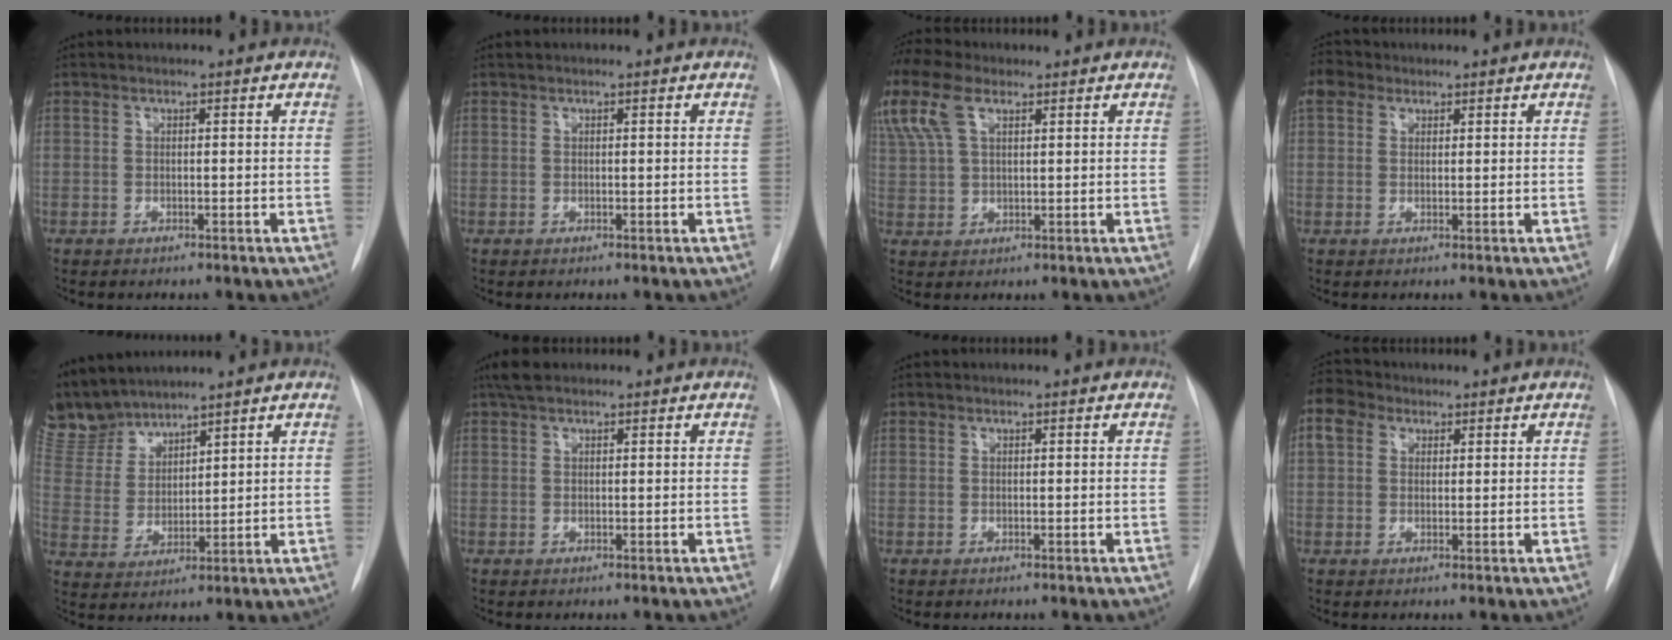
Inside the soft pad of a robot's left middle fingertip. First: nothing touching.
{"total": 0.0}
{"total": 14.2, "force": [8.0, 7.4, 9.2], "torque": [-0.247, 0.044, 0.153]}
{"total": 3.5, "force": [2.0, 2.6, 1.2], "torque": [-0.031, 0.017, 0.038]}
{"total": 9.1, "force": [8.8, 1.9, 1.3], "torque": [-0.050, 0.008, 0.197]}
{"total": 2.8, "force": [2.1, 1.1, 1.4], "torque": [-0.030, 0.016, 0.039]}
{"total": 0.0}
{"total": 5.2, "force": [2.5, 3.9, 2.3], "torque": [-0.058, 0.028, 0.049]}